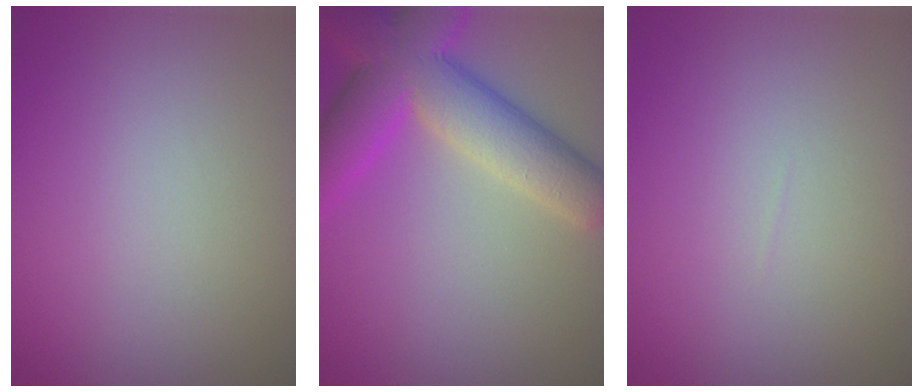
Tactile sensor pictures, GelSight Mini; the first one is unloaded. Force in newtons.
{"total": 9.5, "press": 9.4, "slide": 0.5}
{"total": 0.0}